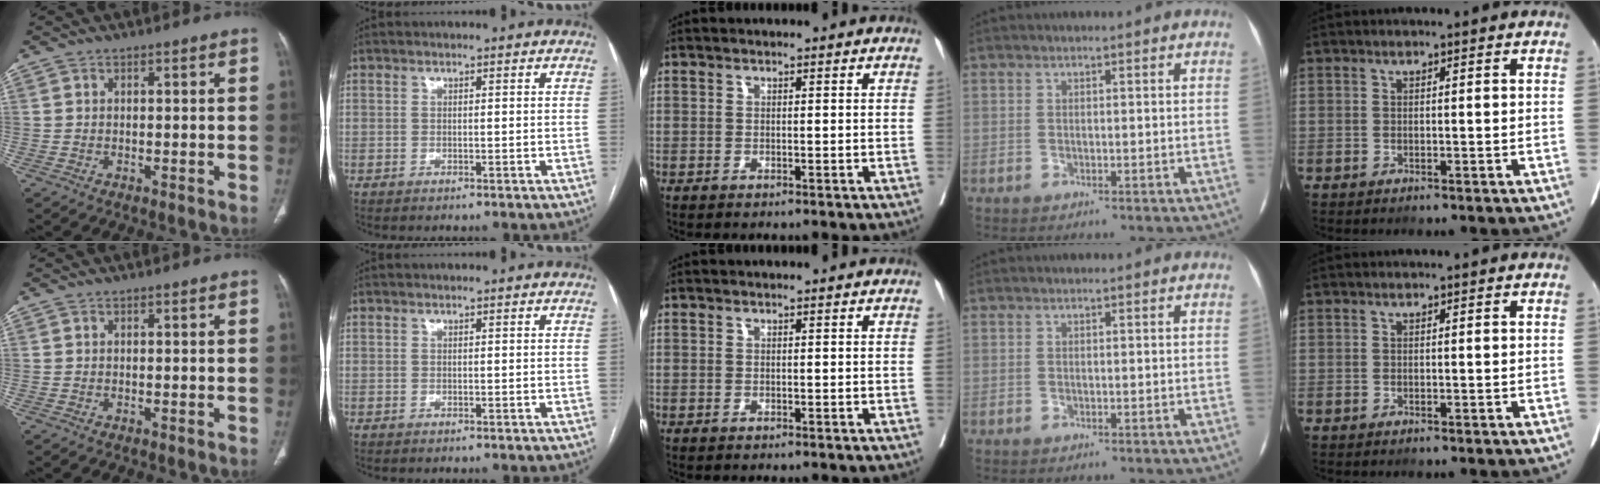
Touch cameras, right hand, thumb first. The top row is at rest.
{}